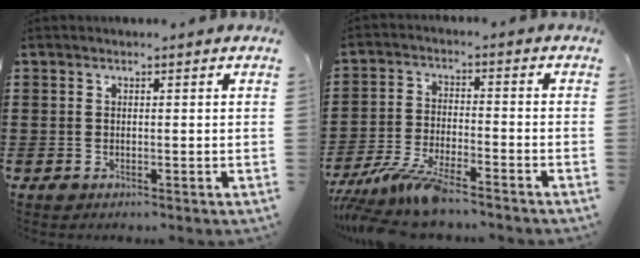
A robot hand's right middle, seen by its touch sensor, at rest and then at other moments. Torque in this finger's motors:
{"motor_torque": [2.14, 0.00, 0.69, 0.21]}